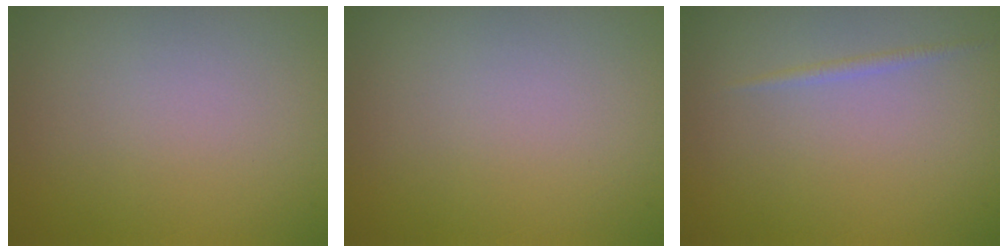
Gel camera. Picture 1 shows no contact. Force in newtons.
{"total": 0.0}
{"total": 0.7, "press": 0.7, "slide": 0.0}